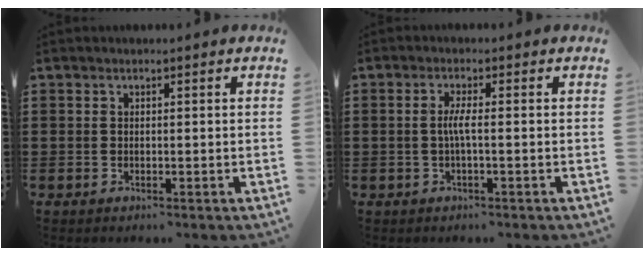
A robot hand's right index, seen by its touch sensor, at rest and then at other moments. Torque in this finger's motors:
{"motor_torque": [0.33, -0.43, 0.23, 0.10]}